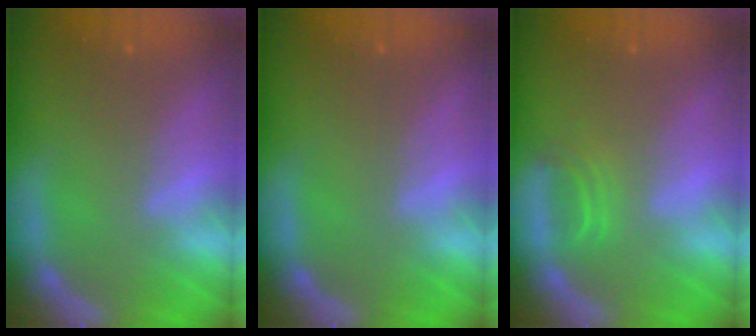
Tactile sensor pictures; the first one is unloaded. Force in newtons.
{"total": 0.0}
{"total": 1.9}